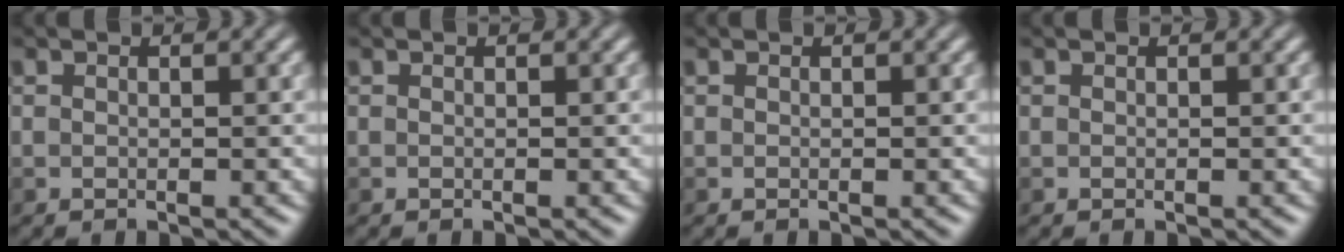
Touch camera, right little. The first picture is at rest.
{"total": 0.0}
{"total": 0.0}
{"total": 0.0}